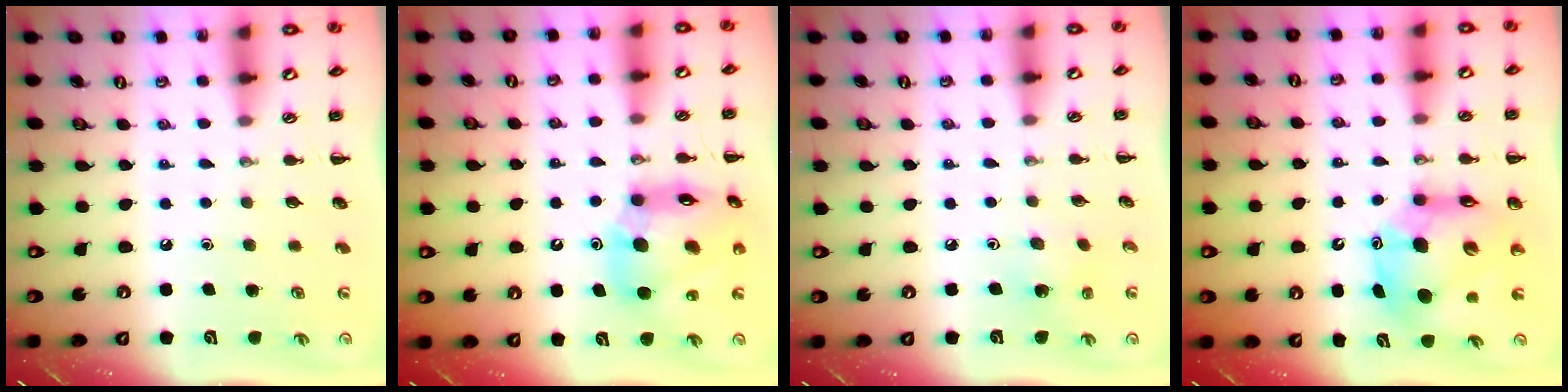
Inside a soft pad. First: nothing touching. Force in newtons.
{"total": 16.0, "press": 15.5, "slide": 4.2}
{"total": 2.0, "press": 1.9, "slide": 0.6}
{"total": 13.1, "press": 12.5, "slide": 3.8}